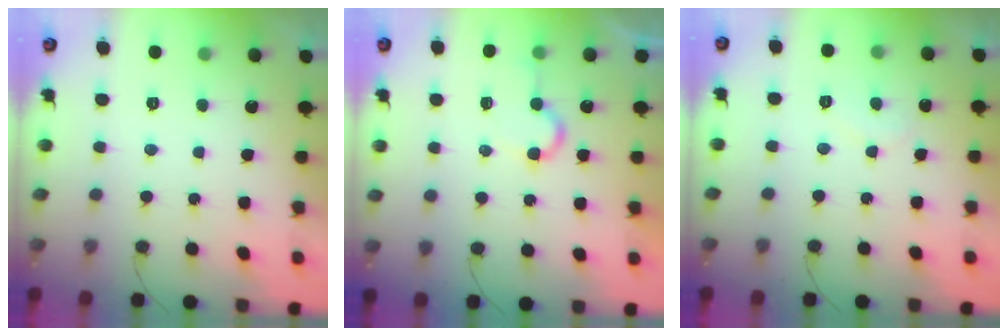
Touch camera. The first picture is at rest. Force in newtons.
{"total": 6.6, "press": 6.6, "slide": 0.7}
{"total": 5.3, "press": 5.2, "slide": 0.4}